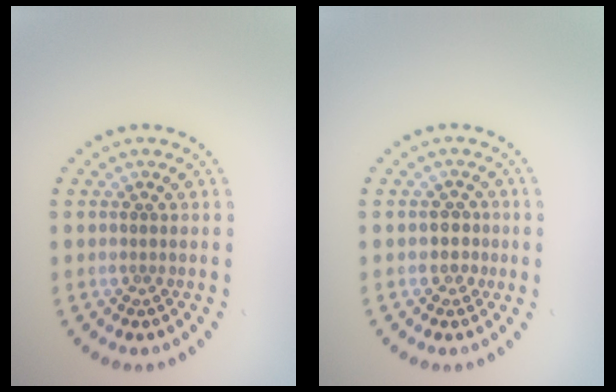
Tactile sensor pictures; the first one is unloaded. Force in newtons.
{"total": 1.5, "press": 1.3, "slide": 0.7}